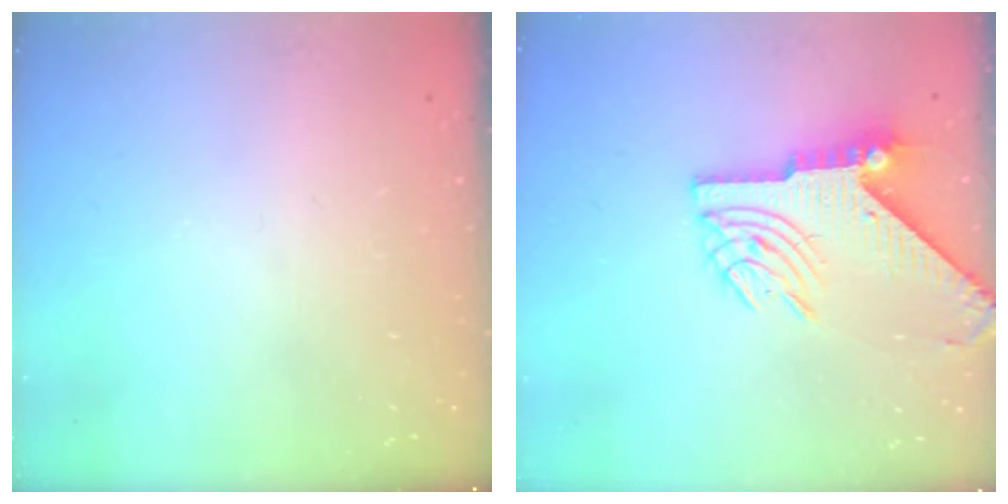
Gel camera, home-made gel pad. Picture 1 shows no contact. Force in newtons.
{"total": 9.8, "press": 9.7, "slide": 1.3}